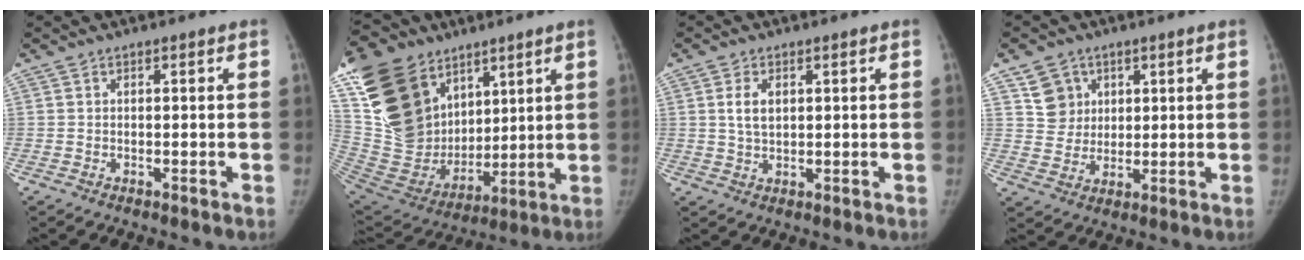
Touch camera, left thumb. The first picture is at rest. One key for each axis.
{"total": 26.3, "fx": 12.8, "fy": 18.2, "fz": 13.9, "tx": -0.276, "ty": -0.009, "tz": 0.255}
{"total": 3.9, "fx": 1.1, "fy": 2.2, "fz": 3.0, "tx": -0.054, "ty": -0.004, "tz": 0.024}
{"total": 6.6, "fx": 3.1, "fy": 5.6, "fz": 1.3, "tx": 0.002, "ty": -0.018, "tz": 0.063}